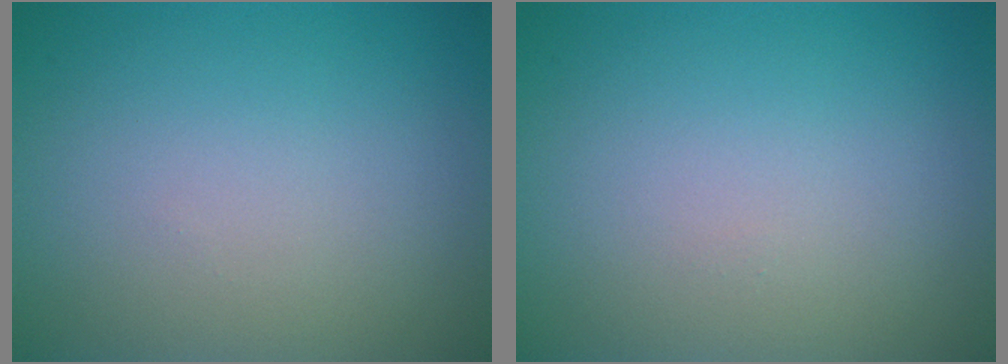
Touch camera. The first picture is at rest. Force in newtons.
{"total": 0.0}